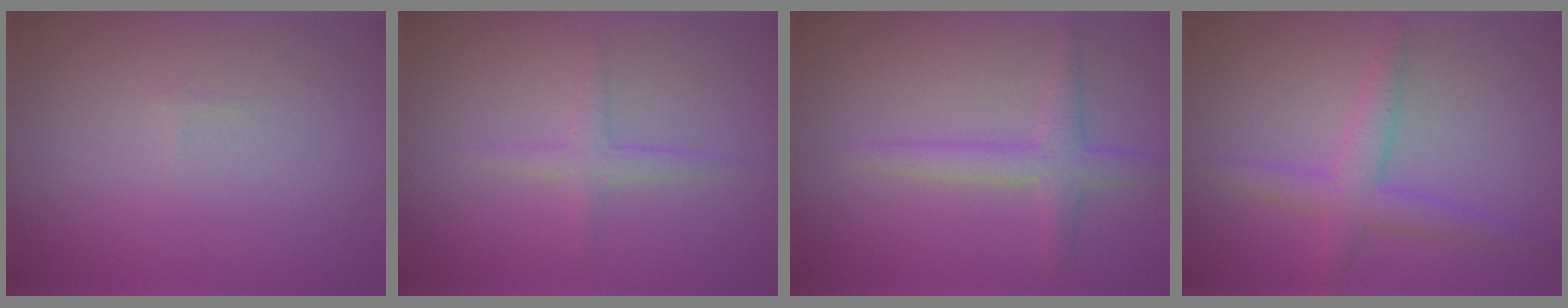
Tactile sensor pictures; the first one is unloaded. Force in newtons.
{"total": 1.5, "press": 1.5, "slide": 0.0}
{"total": 2.5, "press": 2.5, "slide": 0.0}
{"total": 3.1, "press": 3.1, "slide": 0.2}